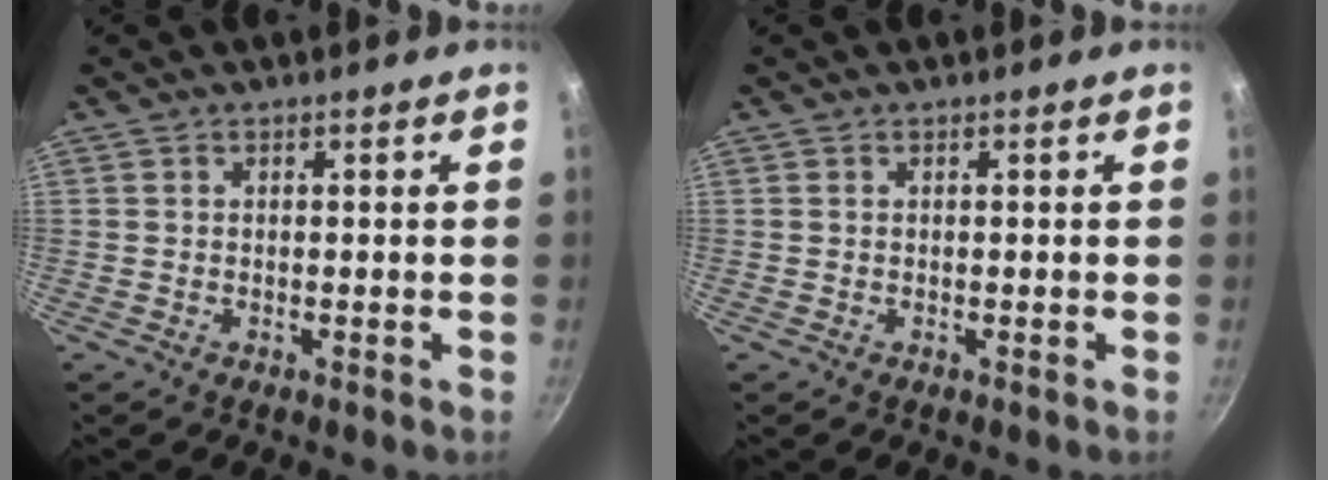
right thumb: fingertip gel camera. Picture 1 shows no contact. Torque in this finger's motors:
{"motor_torque": [0.10, 0.05, 0.17, -0.29, 0.01]}